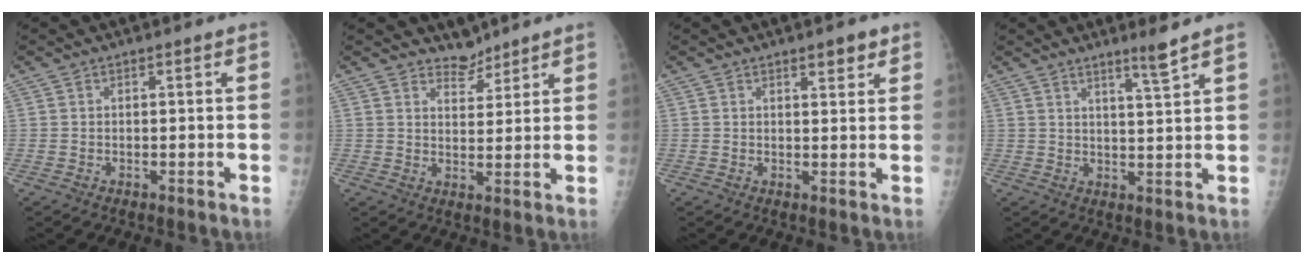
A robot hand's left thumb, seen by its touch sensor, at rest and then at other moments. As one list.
[{"total": 3.4, "force": [3.1, 1.4, -0.3], "torque": [0.025, -0.027, 0.050]}, {"total": 2.9, "force": [2.2, 0.9, 1.7], "torque": [-0.009, -0.009, 0.028]}, {"total": 4.2, "force": [3.1, -0.6, 2.7], "torque": [-0.044, -0.030, 0.054]}]